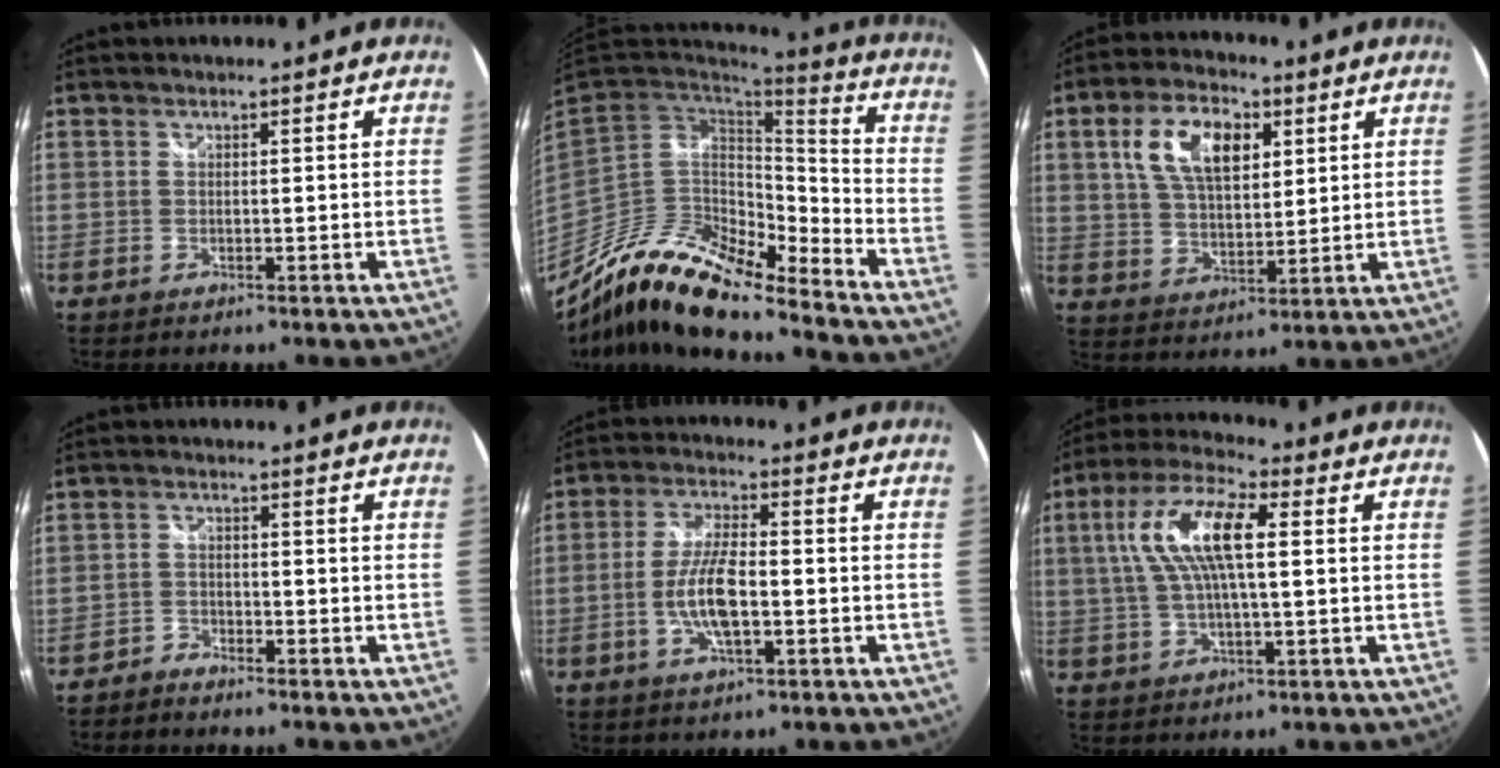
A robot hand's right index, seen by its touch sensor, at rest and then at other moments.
{"total": 16.8, "force": [-13.4, 3.9, 9.2], "torque": [-0.166, -0.025, -0.260]}
{"total": 12.1, "force": [4.3, 6.5, 9.2], "torque": [-0.178, 0.020, 0.081]}
{"total": 2.2, "force": [-2.1, 0.7, -0.1], "torque": [-0.005, 0.000, -0.045]}
{"total": 8.6, "force": [-2.0, 2.6, 7.9], "torque": [-0.162, 0.002, -0.040]}
{"total": 12.8, "force": [2.4, 4.3, 11.8], "torque": [-0.236, 0.019, 0.042]}